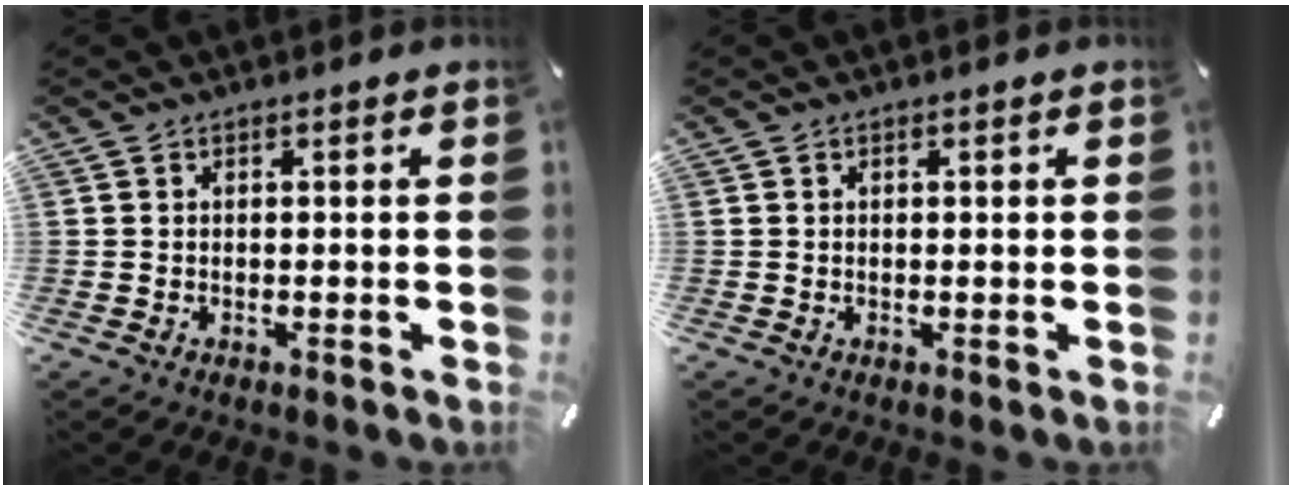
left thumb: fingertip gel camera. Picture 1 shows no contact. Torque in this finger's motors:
{"motor_torque": [-0.01, -0.16, -0.06, -0.12, 0.01]}